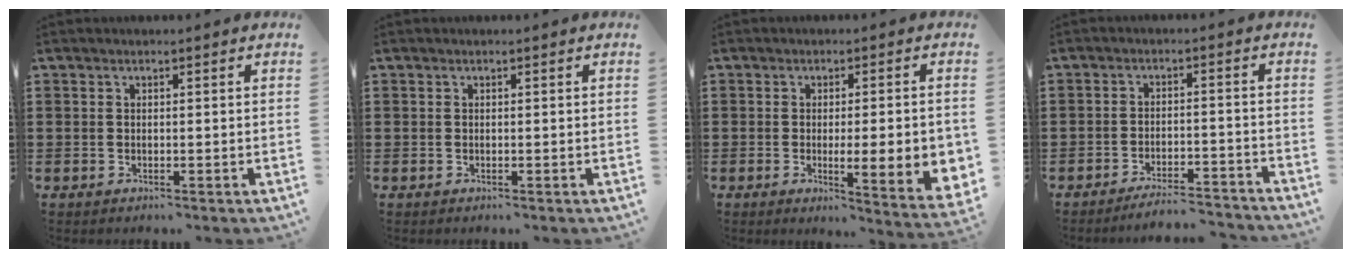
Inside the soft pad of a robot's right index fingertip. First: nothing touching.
{"total": 0.0}
{"total": 6.8, "force": [-0.8, 1.2, 6.6], "torque": [-0.097, -0.014, -0.011]}
{"total": 4.3, "force": [-4.1, 0.1, 1.1], "torque": [-0.020, 0.000, -0.081]}